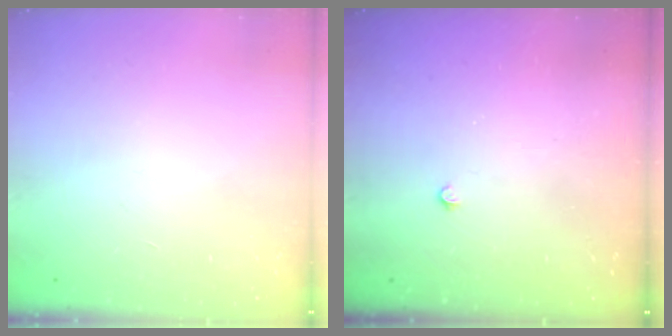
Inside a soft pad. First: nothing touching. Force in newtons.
{"total": 2.3, "press": 2.3, "slide": 0.4}